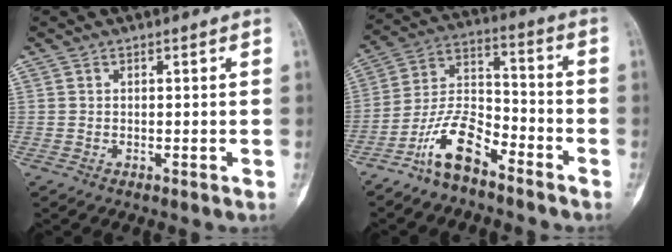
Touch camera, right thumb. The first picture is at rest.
{"total": 11.1, "force": [-7.7, 4.4, 6.8], "torque": [-0.131, 0.070, -0.152]}